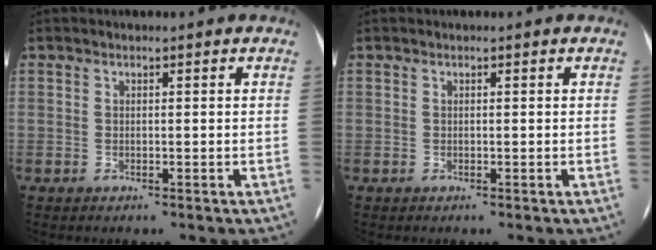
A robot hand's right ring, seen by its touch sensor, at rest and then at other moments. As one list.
[{"total": 0.0}]